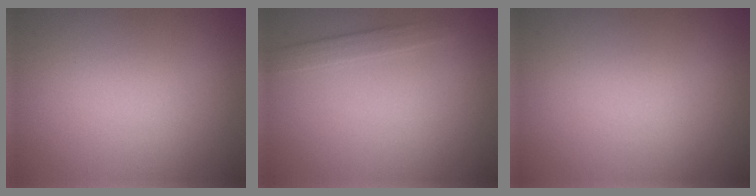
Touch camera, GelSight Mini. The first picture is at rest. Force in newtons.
{"total": 1.5, "press": 1.5, "slide": 0.0}
{"total": 0.0}